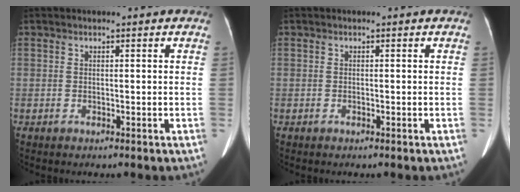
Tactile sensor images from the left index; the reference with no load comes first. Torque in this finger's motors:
{"motor_torque": [-0.38, -0.11, -0.01, -0.01]}